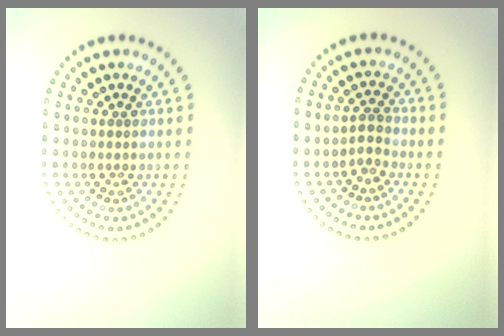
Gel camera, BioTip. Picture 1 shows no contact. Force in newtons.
{"total": 1.5, "press": 1.2, "slide": 0.9}